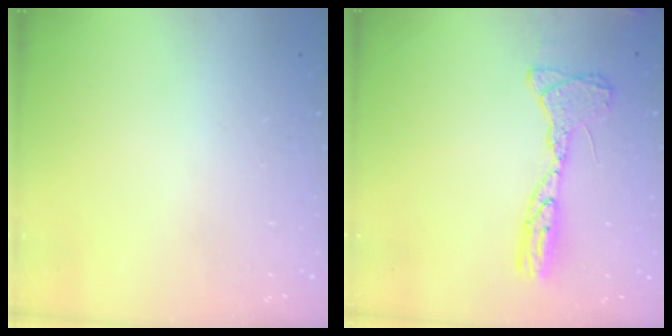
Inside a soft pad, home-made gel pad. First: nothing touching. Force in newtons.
{"total": 13.8, "press": 13.7, "slide": 1.3}